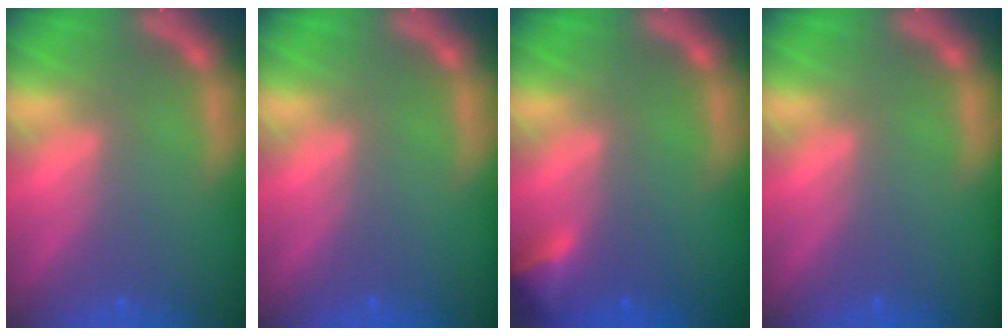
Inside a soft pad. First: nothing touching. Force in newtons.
{"total": 0.0}
{"total": 2.4}
{"total": 0.0}